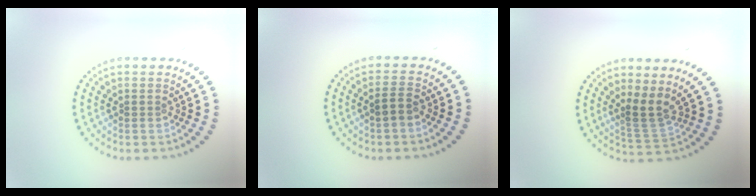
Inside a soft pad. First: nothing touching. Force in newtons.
{"total": 1.1, "press": 0.9, "slide": 0.5}
{"total": 2.7, "press": 1.7, "slide": 2.0}